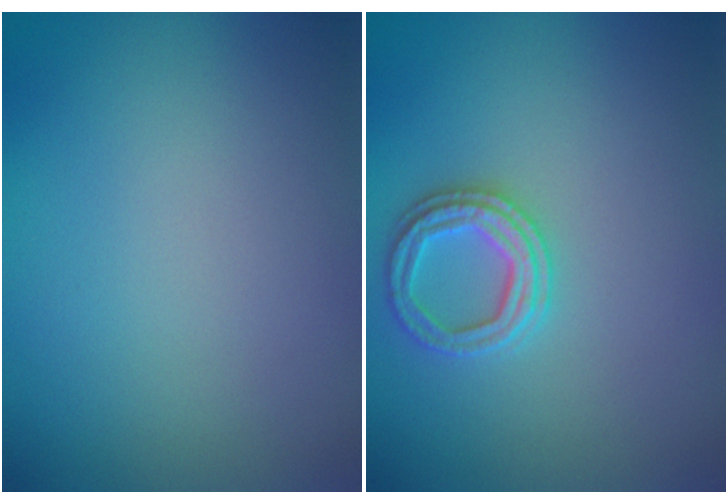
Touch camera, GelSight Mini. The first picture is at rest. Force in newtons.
{"total": 2.4, "press": 2.4, "slide": 0.1}